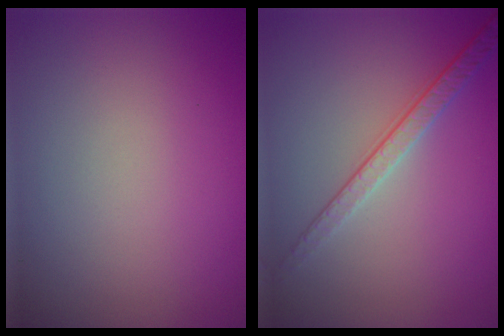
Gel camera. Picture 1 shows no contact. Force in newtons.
{"total": 2.4, "press": 2.0, "slide": 1.4}